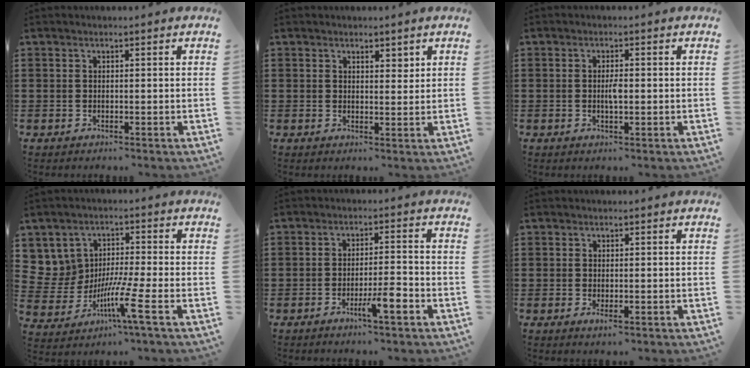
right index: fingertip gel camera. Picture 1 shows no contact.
{"total": 2.1, "force": [1.6, 1.1, 0.8], "torque": [-0.011, 0.002, 0.027]}
{"total": 2.2, "force": [-0.2, 0.7, 2.1], "torque": [-0.041, 0.000, -0.004]}
{"total": 5.7, "force": [-1.9, 2.2, 4.9], "torque": [-0.111, -0.001, -0.039]}
{"total": 5.2, "force": [-2.9, 0.3, 4.3], "torque": [-0.075, -0.009, -0.049]}
{"total": 1.2, "force": [-0.2, 0.3, 1.1], "torque": [-0.022, -0.004, -0.002]}